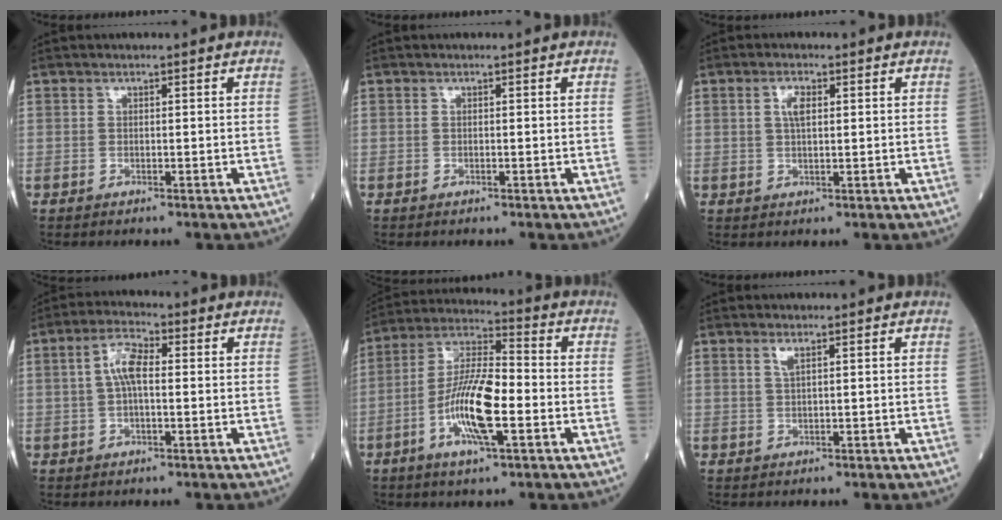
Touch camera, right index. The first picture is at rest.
{"total": 0.0}
{"total": 2.7, "force": [0.9, 0.9, 2.4], "torque": [-0.050, 0.004, 0.017]}
{"total": 5.1, "force": [0.6, 1.8, 4.8], "torque": [-0.098, 0.015, 0.009]}
{"total": 12.5, "force": [-3.5, 2.5, 11.7], "torque": [-0.229, 0.001, -0.068]}
{"total": 1.4, "force": [0.8, 0.1, 1.1], "torque": [-0.028, -0.001, 0.017]}